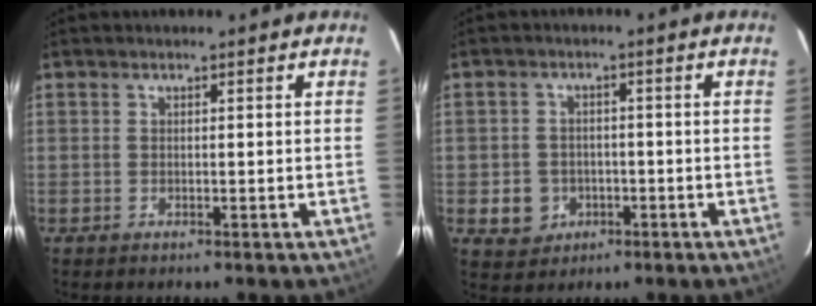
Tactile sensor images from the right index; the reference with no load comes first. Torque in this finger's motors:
{"motor_torque": [-0.01, 0.03, -0.48, -0.21]}